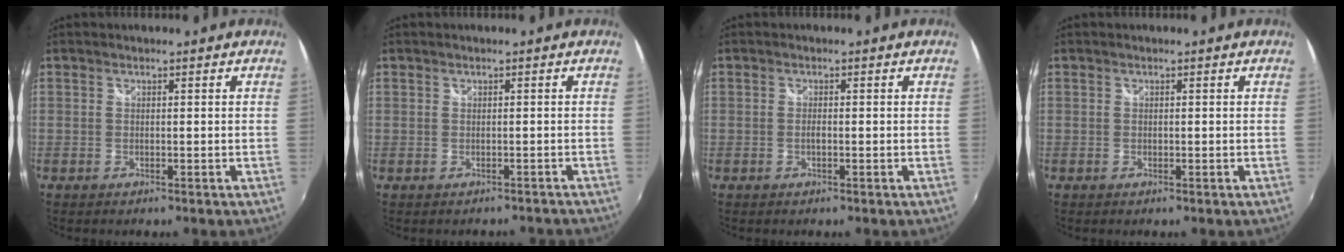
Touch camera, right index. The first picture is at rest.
{"total": 2.7, "force": [-2.0, 1.8, 0.4], "torque": [0.004, 0.009, -0.021]}
{"total": 1.0, "force": [-0.3, 0.3, 0.9], "torque": [-0.018, 0.000, -0.008]}
{"total": 0.0}